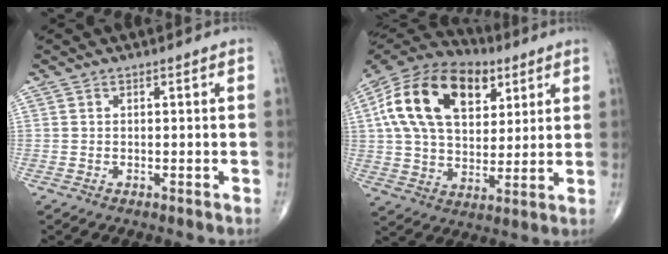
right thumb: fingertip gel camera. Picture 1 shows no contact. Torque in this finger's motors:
{"motor_torque": [1.33, 3.68, 1.82, 0.65, 0.57]}